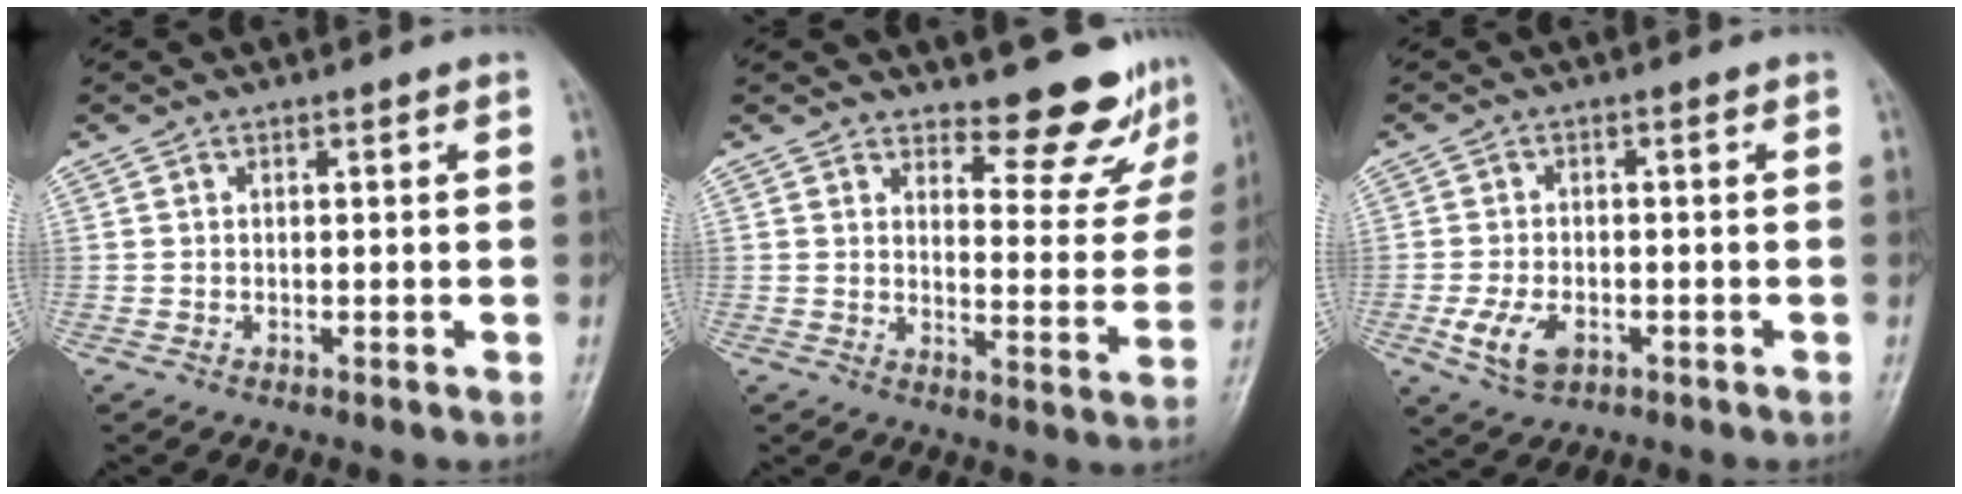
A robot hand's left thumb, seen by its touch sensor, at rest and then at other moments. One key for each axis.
{"total": 10.5, "fx": 9.8, "fy": 3.0, "fz": 2.5, "tx": 0.000, "ty": -0.095, "tz": 0.115}
{"total": 6.2, "fx": -2.2, "fy": 3.8, "fz": 4.3, "tx": -0.085, "ty": -0.001, "tz": -0.036}